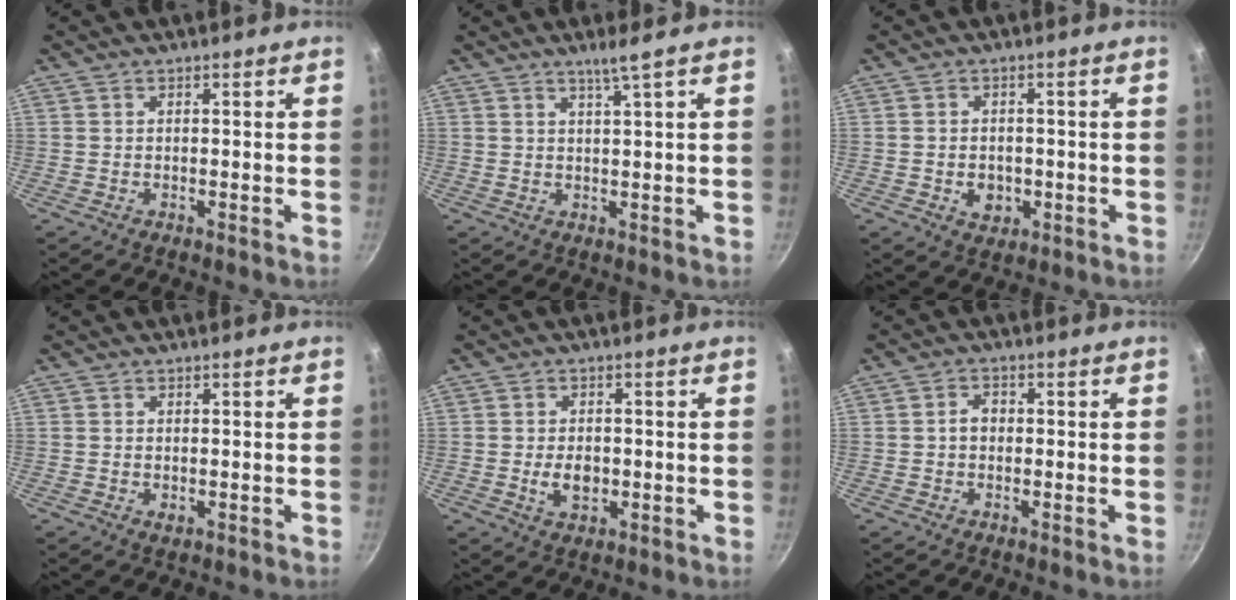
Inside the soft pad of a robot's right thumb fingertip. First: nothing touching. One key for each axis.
{"total": 2.9, "fx": 1.8, "fy": -0.6, "fz": 2.2, "tx": -0.040, "ty": -0.014, "tz": 0.035}
{"total": 4.6, "fx": -1.2, "fy": 3.6, "fz": 2.6, "tx": -0.028, "ty": 0.009, "tz": -0.011}
{"total": 1.3, "fx": -0.2, "fy": 0.9, "fz": 0.9, "tx": -0.015, "ty": -0.002, "tz": -0.002}
{"total": 4.7, "fx": -0.7, "fy": 3.3, "fz": 3.3, "tx": -0.044, "ty": 0.001, "tz": -0.010}
{"total": 2.6, "fx": -0.1, "fy": 2.0, "fz": 1.6, "tx": -0.015, "ty": 0.010, "tz": -0.004}